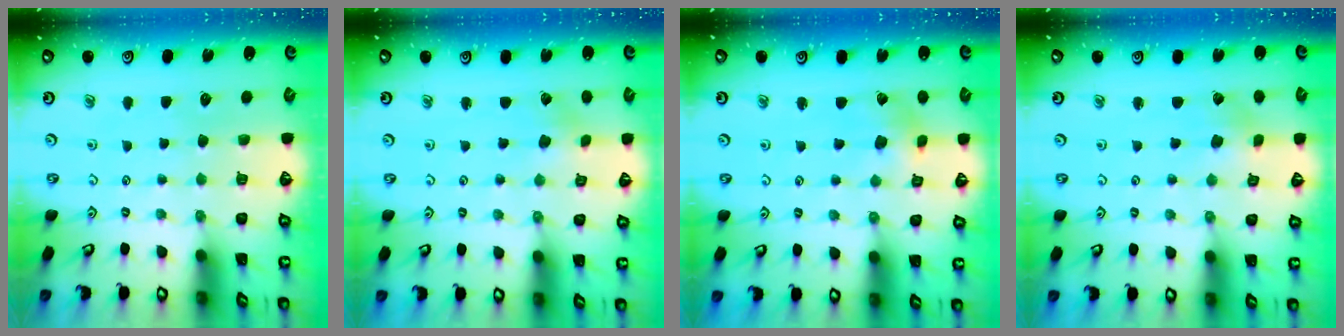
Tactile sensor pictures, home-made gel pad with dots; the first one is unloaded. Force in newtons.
{"total": 0.5, "press": 0.5, "slide": 0.0}
{"total": 3.8, "press": 3.8, "slide": 0.4}
{"total": 0.9, "press": 0.9, "slide": 0.2}